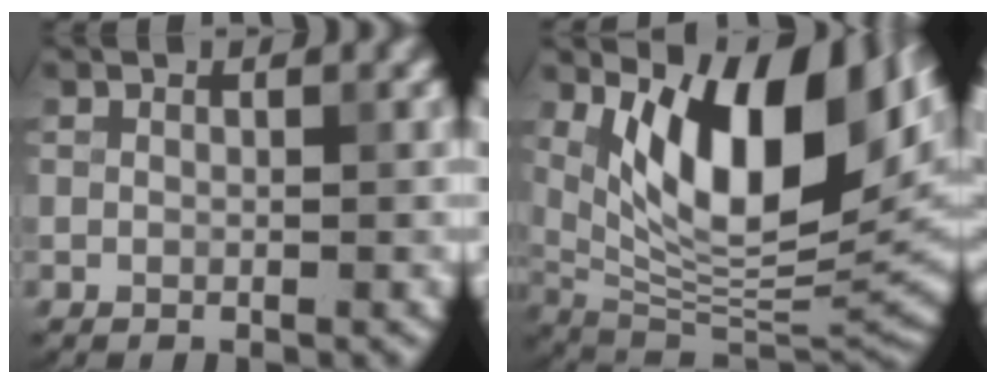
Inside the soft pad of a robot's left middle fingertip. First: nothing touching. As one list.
[{"total": 14.0, "force": [3.8, 5.7, 12.3], "torque": [-0.184, -0.006, 0.073]}]